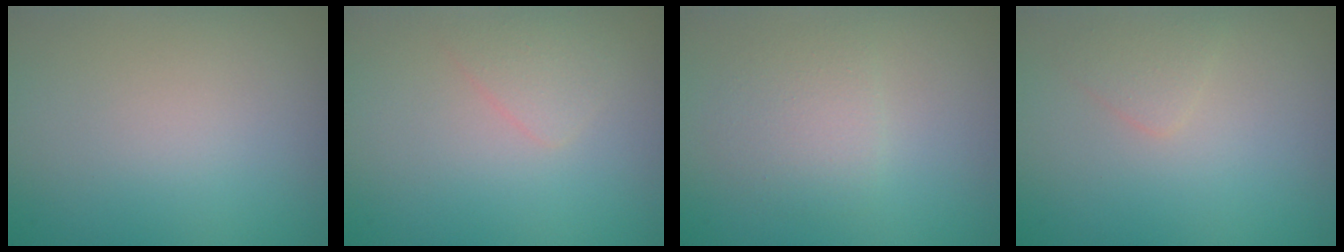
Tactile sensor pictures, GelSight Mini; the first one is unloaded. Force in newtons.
{"total": 1.3, "press": 1.3, "slide": 0.1}
{"total": 2.3, "press": 2.3, "slide": 0.0}
{"total": 1.2, "press": 1.2, "slide": 0.0}